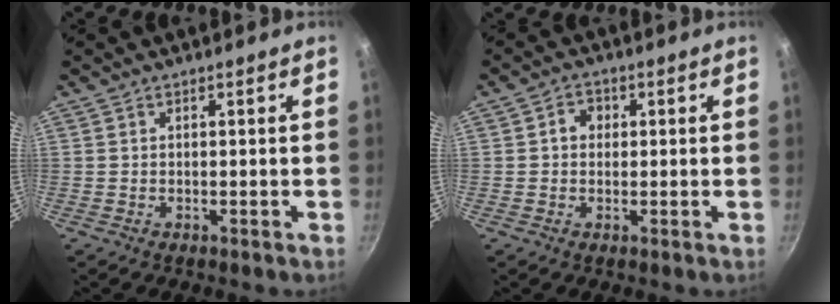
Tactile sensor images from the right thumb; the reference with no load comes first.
{"total": 3.2, "force": [0.4, 2.7, 1.6], "torque": [-0.005, 0.006, 0.002]}